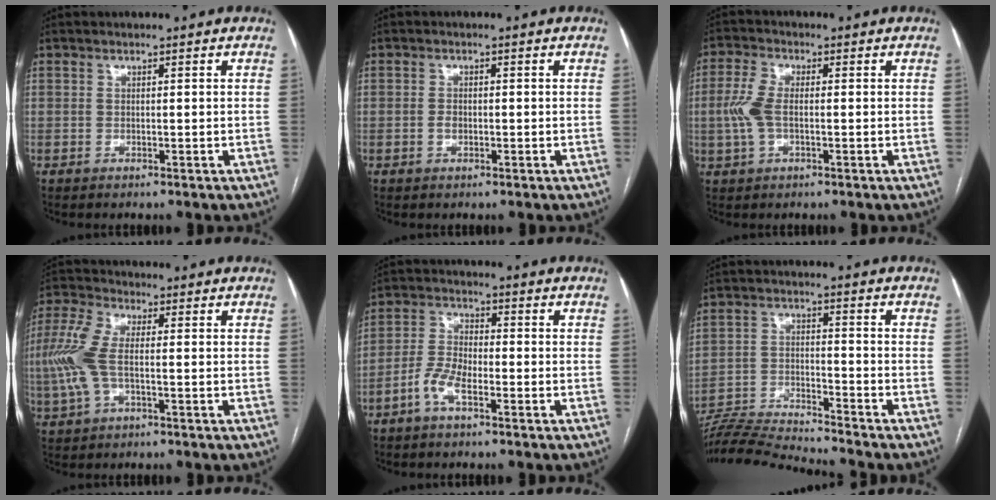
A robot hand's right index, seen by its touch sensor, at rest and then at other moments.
{"total": 1.4, "force": [-0.4, 0.9, 1.0], "torque": [-0.020, 0.003, -0.007]}
{"total": 5.1, "force": [-0.4, 2.3, 4.6], "torque": [-0.125, 0.008, -0.011]}
{"total": 8.0, "force": [-0.8, 2.9, 7.4], "torque": [-0.202, 0.011, -0.020]}
{"total": 5.2, "force": [-2.8, 1.7, 4.1], "torque": [-0.094, 0.008, -0.057]}
{"total": 11.1, "force": [-10.9, -1.6, 2.0], "torque": [-0.034, -0.001, -0.195]}